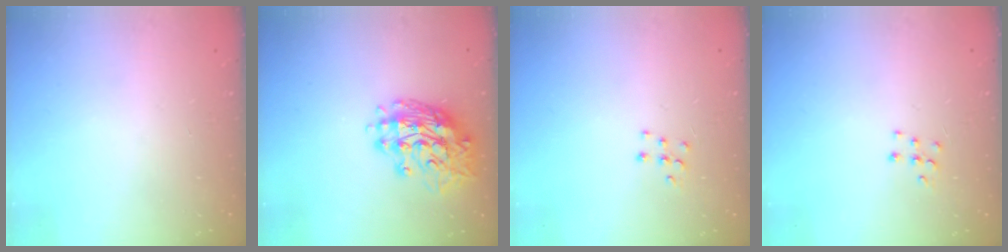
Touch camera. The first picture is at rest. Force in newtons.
{"total": 15.0, "press": 14.9, "slide": 1.4}
{"total": 5.3, "press": 5.3, "slide": 0.5}
{"total": 5.3, "press": 5.3, "slide": 0.5}